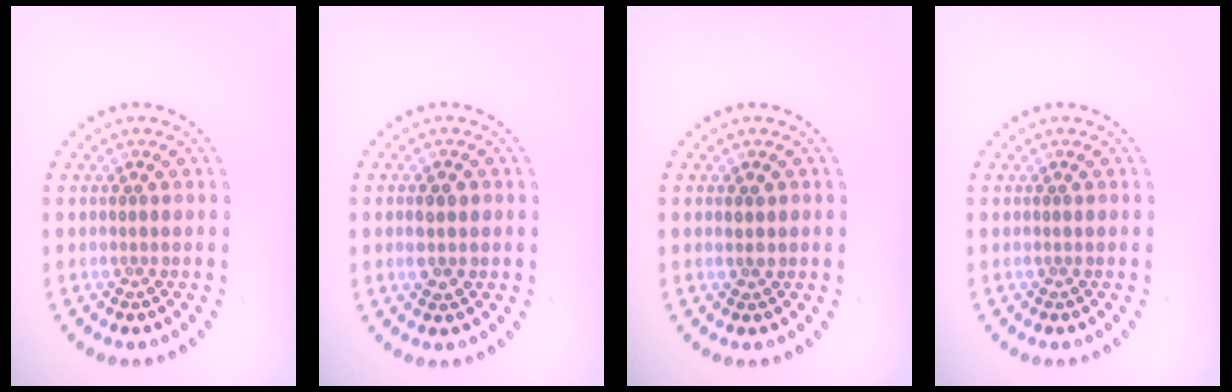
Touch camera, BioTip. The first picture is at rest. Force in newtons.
{"total": 2.6, "press": 2.6, "slide": 0.2}
{"total": 1.1, "press": 1.0, "slide": 0.3}
{"total": 0.0}